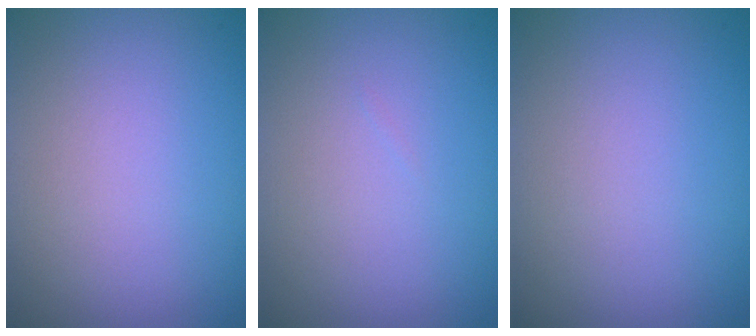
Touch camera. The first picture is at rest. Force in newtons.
{"total": 0.0}
{"total": 0.0}